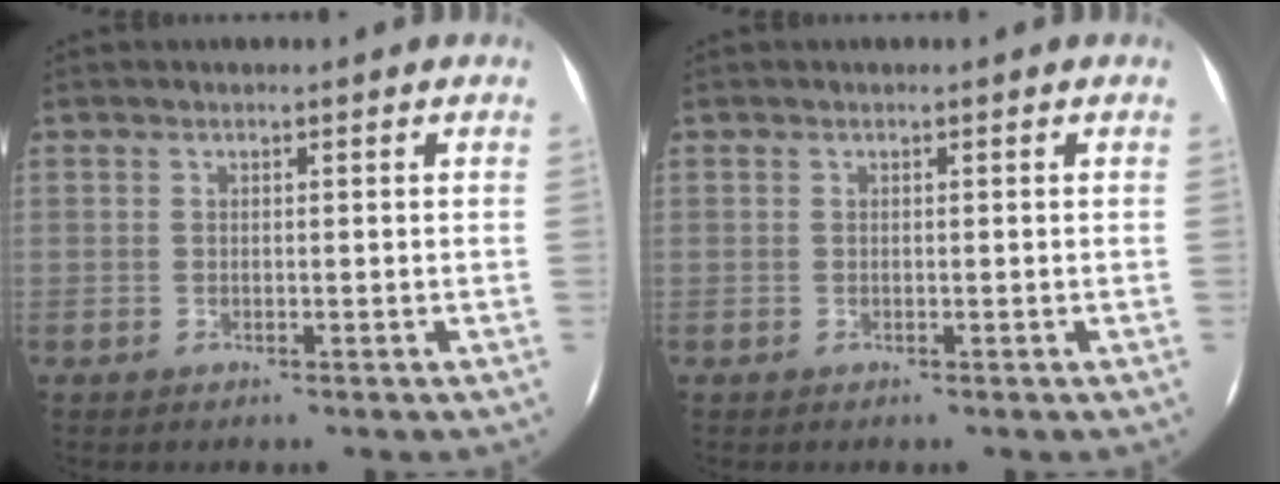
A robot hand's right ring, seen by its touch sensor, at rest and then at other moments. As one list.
[{"total": 0.0}]